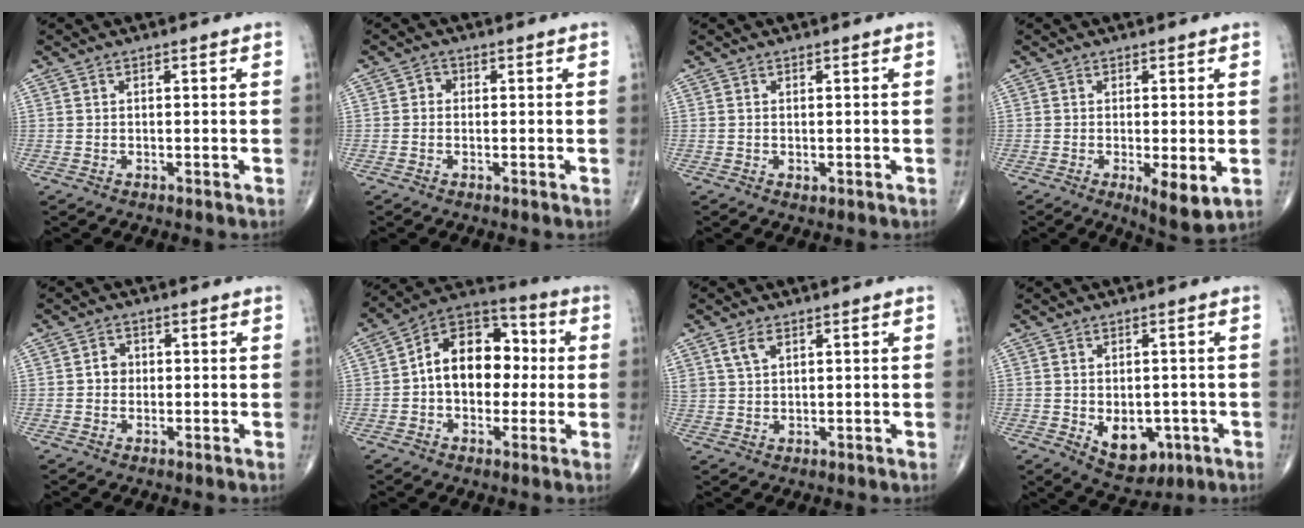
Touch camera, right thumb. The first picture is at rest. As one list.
[{"total": 1.3, "force": [-0.1, 1.2, 0.6], "torque": [0.001, 0.005, -0.009]}, {"total": 0.6, "force": [-0.2, 0.4, 0.5], "torque": [-0.006, -0.002, -0.002]}, {"total": 6.5, "force": [-1.6, 1.9, 6.0], "torque": [-0.093, -0.021, -0.023]}, {"total": 2.4, "force": [0.0, 2.1, 1.1], "torque": [-0.003, 0.007, -0.005]}, {"total": 15.3, "force": [0.6, 10.5, 11.2], "torque": [-0.130, 0.041, -0.003]}, {"total": 3.5, "force": [1.9, 1.9, 2.3], "torque": [-0.044, -0.002, 0.043]}, {"total": 8.5, "force": [-2.4, 5.6, 5.9], "torque": [-0.055, 0.003, -0.019]}]